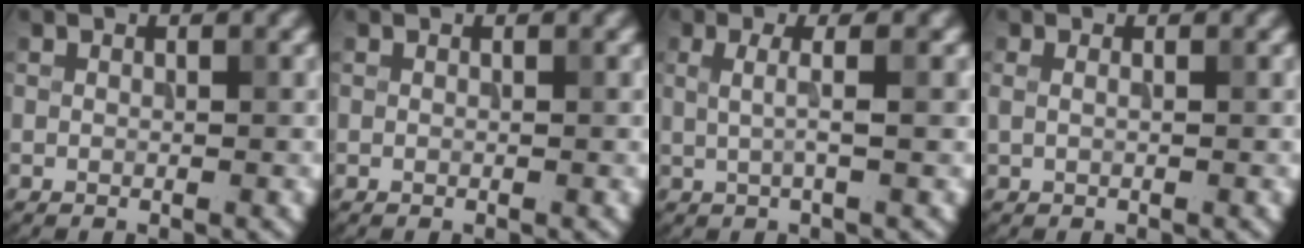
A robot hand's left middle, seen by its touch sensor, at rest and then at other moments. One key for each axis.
{"total": 0.0}
{"total": 2.6, "fx": 0.3, "fy": 0.7, "fz": 2.5, "tx": -0.042, "ty": 0.000, "tz": 0.002}
{"total": 0.8, "fx": 0.3, "fy": 0.3, "fz": 0.7, "tx": -0.015, "ty": -0.003, "tz": 0.002}